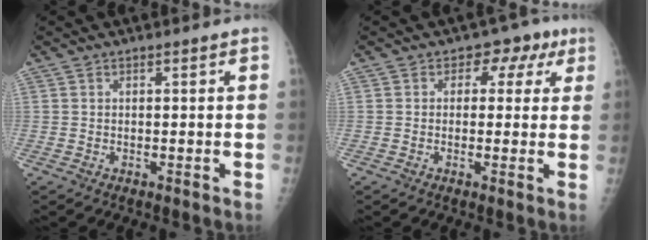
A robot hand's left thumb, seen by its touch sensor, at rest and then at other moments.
{"total": 5.7, "force": [2.0, 4.4, 3.0], "torque": [0.011, 0.005, 0.013]}